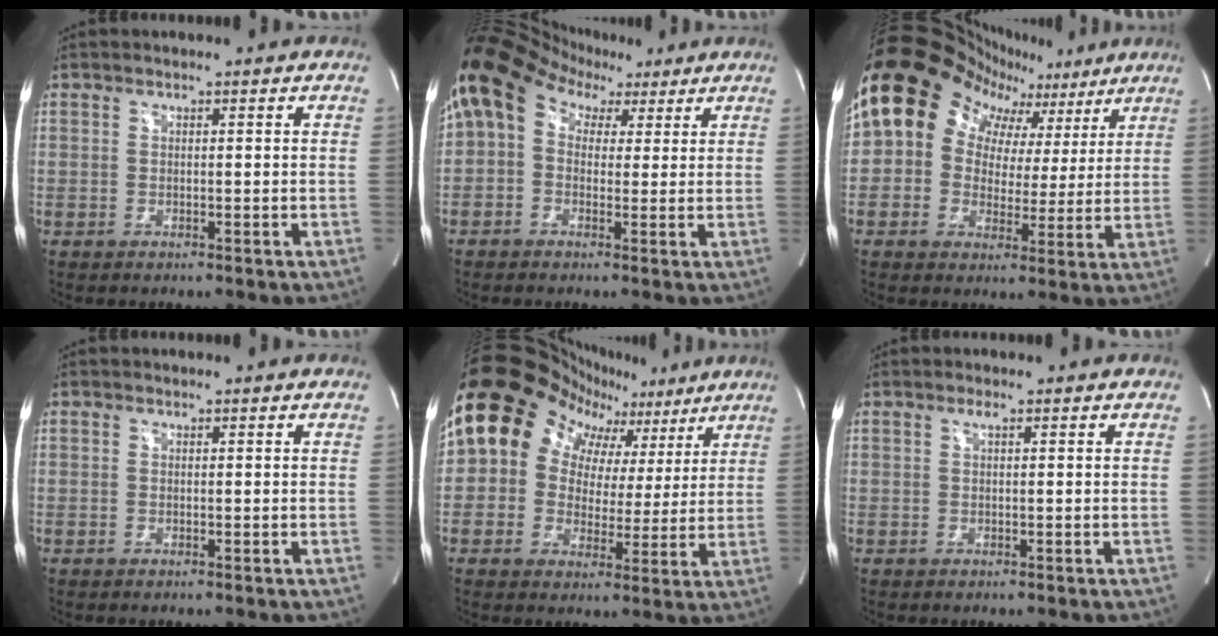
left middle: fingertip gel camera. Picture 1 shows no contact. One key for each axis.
{"total": 11.6, "fx": 5.3, "fy": 8.4, "fz": 6.1, "tx": -0.109, "ty": 0.070, "tz": 0.082}
{"total": 18.3, "fx": 8.9, "fy": 13.8, "fz": 8.1, "tx": -0.127, "ty": 0.076, "tz": 0.126}
{"total": 0.0}
{"total": 19.4, "fx": 9.4, "fy": 14.3, "fz": 9.0, "tx": -0.146, "ty": 0.080, "tz": 0.136}
{"total": 0.6, "fx": 0.3, "fy": 0.0, "fz": 0.6, "tx": -0.011, "ty": 0.003, "tz": 0.003}